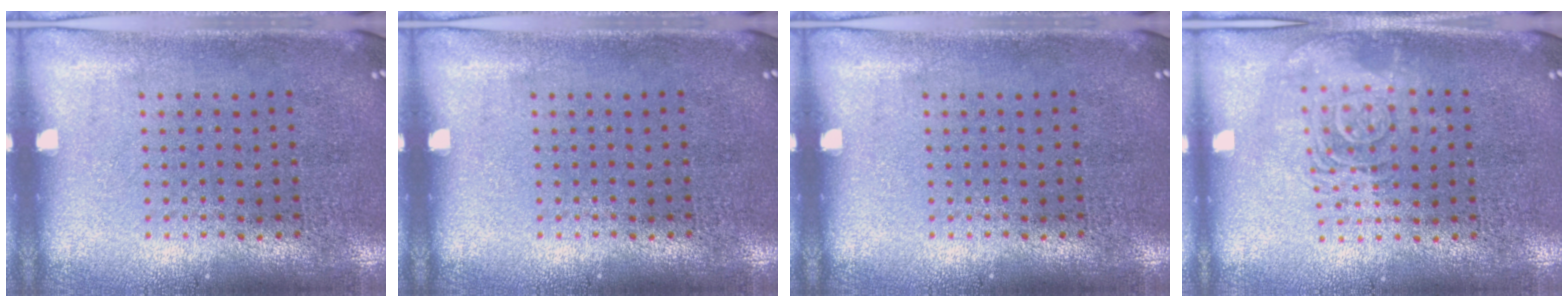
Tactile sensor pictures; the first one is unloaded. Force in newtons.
{"total": 0.0}
{"total": 0.0}
{"total": 2.6, "press": 2.6, "slide": 0.4}